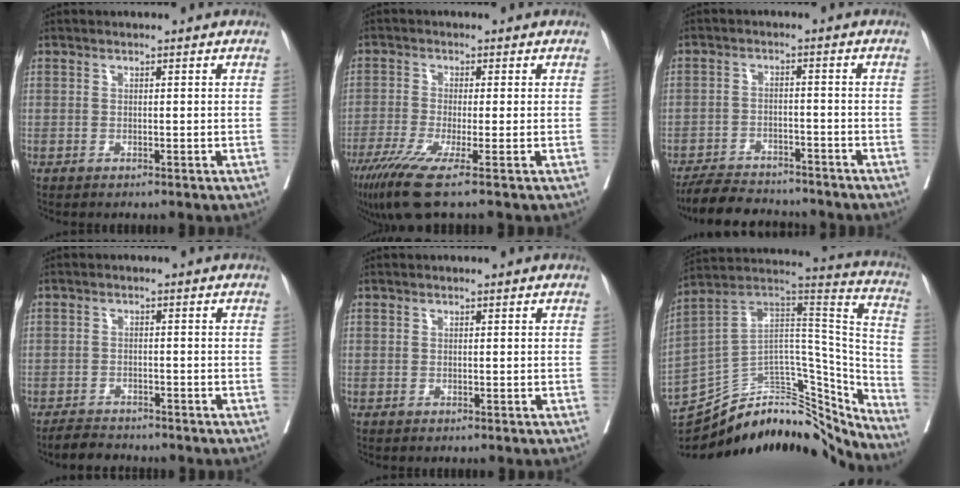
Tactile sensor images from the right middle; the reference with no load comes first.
{"total": 8.5, "force": [-5.4, -0.4, 6.5], "torque": [-0.111, -0.026, -0.095]}
{"total": 9.9, "force": [-9.0, 2.7, 2.9], "torque": [-0.040, -0.001, -0.139]}
{"total": 3.3, "force": [-3.2, 0.9, 0.3], "torque": [-0.010, -0.008, -0.057]}
{"total": 0.0}
{"total": 29.5, "force": [-25.4, 9.9, 11.3], "torque": [-0.159, 0.047, -0.372]}